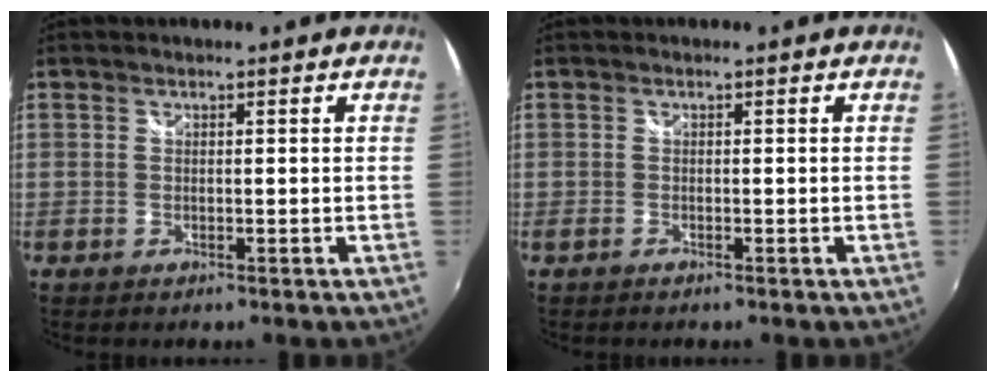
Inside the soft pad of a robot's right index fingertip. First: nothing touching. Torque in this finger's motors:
{"motor_torque": [0.19, -0.12, 0.09, 0.02]}